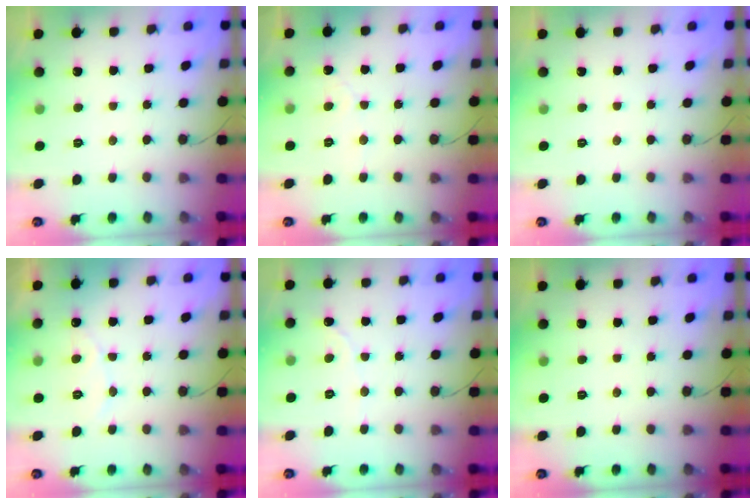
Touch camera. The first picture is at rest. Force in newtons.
{"total": 2.8, "press": 2.8, "slide": 0.2}
{"total": 0.0}
{"total": 6.4, "press": 6.4, "slide": 0.2}
{"total": 0.0}
{"total": 0.0}